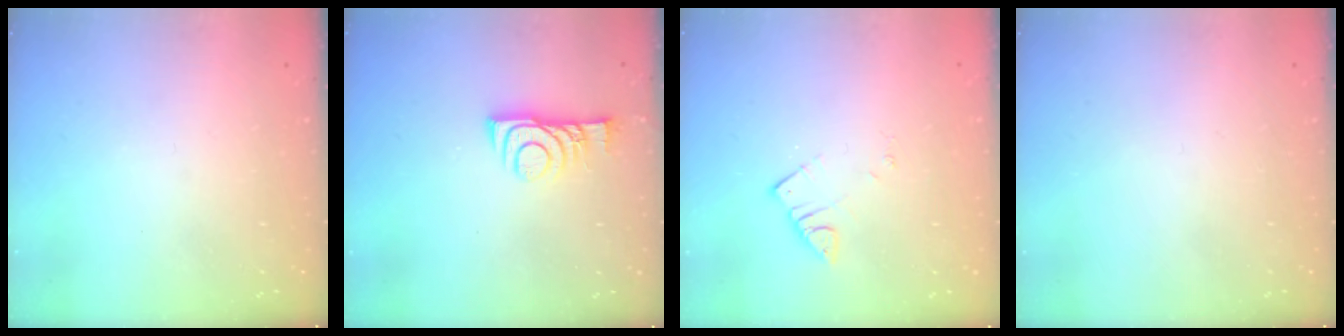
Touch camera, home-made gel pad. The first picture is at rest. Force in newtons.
{"total": 7.7, "press": 7.6, "slide": 0.9}
{"total": 2.7, "press": 2.7, "slide": 0.2}
{"total": 1.6, "press": 1.6, "slide": 0.1}